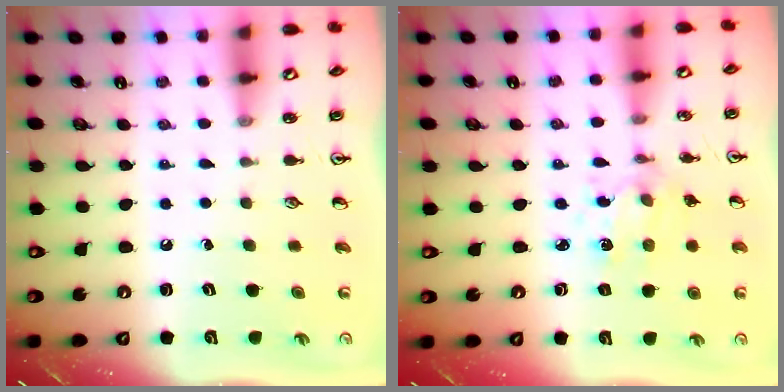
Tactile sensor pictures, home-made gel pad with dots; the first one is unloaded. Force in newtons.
{"total": 2.5, "press": 2.5, "slide": 0.6}